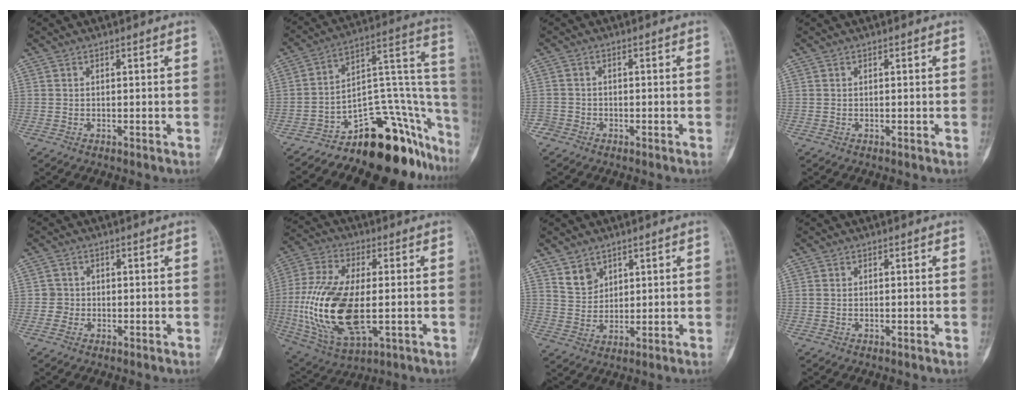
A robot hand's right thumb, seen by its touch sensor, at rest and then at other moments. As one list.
[{"total": 23.3, "force": [-15.1, 9.3, 15.1], "torque": [-0.089, 0.136, -0.219]}, {"total": 2.0, "force": [-1.3, 1.5, -0.3], "torque": [0.013, 0.007, -0.031]}, {"total": 0.0}, {"total": 1.8, "force": [-0.4, 1.8, 0.0], "torque": [0.019, 0.010, -0.015]}, {"total": 20.7, "force": [-2.3, 9.9, 18.1], "torque": [-0.385, -0.006, -0.028]}, {"total": 4.5, "force": [3.0, 3.1, 1.2], "torque": [-0.005, -0.025, 0.065]}, {"total": 0.0}]